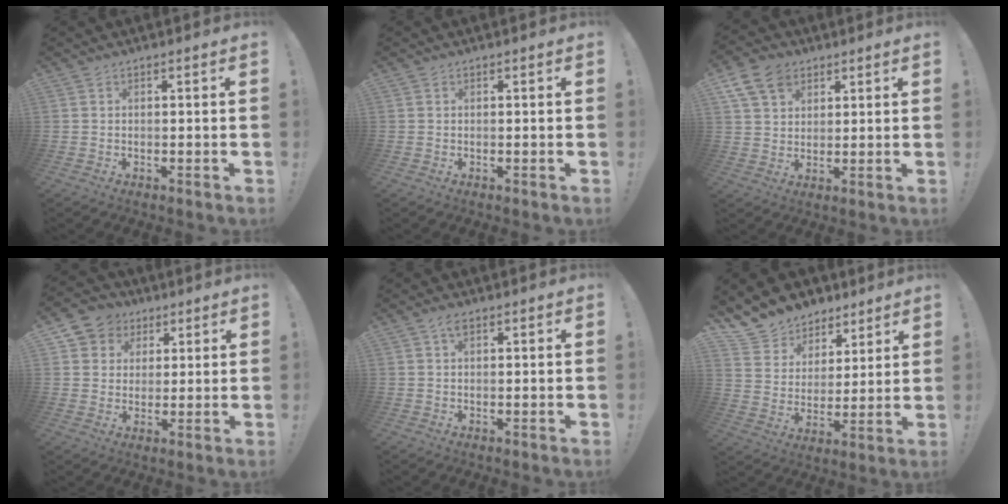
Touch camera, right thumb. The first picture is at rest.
{"total": 0.0}
{"total": 10.4, "force": [5.7, 7.4, 4.5], "torque": [-0.075, -0.021, 0.114]}
{"total": 7.4, "force": [2.4, 6.9, 1.3], "torque": [-0.014, -0.014, 0.052]}
{"total": 2.5, "force": [1.4, 1.1, 1.7], "torque": [-0.021, -0.002, 0.021]}
{"total": 11.1, "force": [8.6, 6.9, 1.4], "torque": [-0.038, -0.069, 0.166]}